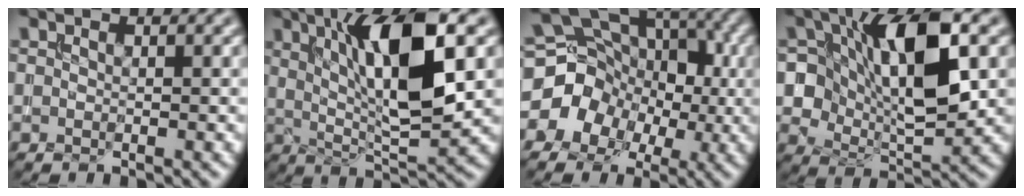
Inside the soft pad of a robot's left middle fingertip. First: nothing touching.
{"total": 10.6, "force": [3.0, 2.8, 9.7], "torque": [-0.154, 0.000, 0.052]}
{"total": 11.3, "force": [-1.9, 9.8, 5.4], "torque": [-0.081, 0.020, -0.056]}
{"total": 10.0, "force": [2.2, 5.2, 8.2], "torque": [-0.130, 0.006, 0.030]}